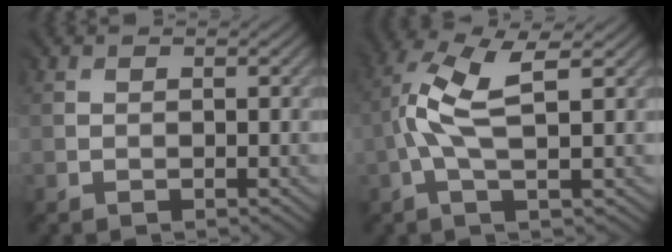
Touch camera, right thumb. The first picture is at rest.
{"total": 7.5, "force": [1.2, 2.6, 6.9], "torque": [-0.165, 0.021, 0.014]}